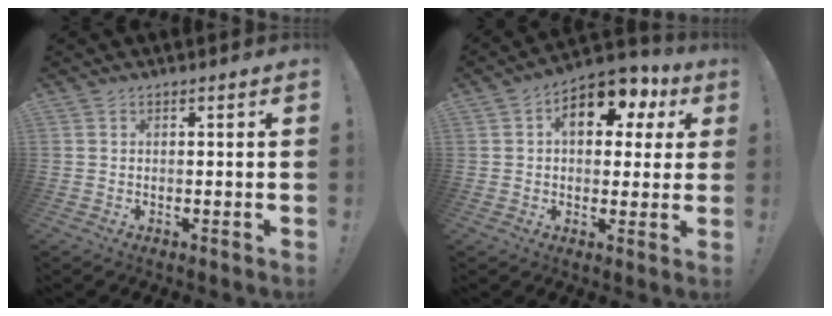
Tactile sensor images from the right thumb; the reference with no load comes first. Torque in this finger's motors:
{"motor_torque": [0.89, 2.56, 1.15, 0.29, 0.14]}